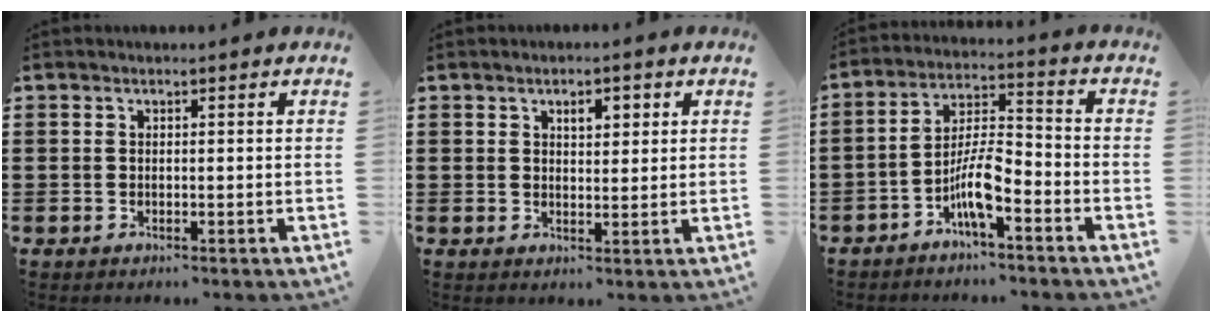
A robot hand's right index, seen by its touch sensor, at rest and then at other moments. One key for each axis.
{"total": 3.0, "fx": 1.2, "fy": 1.5, "fz": 2.2, "tx": -0.033, "ty": 0.002, "tz": 0.016}
{"total": 7.4, "fx": -4.1, "fy": 1.8, "fz": 5.8, "tx": -0.125, "ty": -0.001, "tz": -0.081}